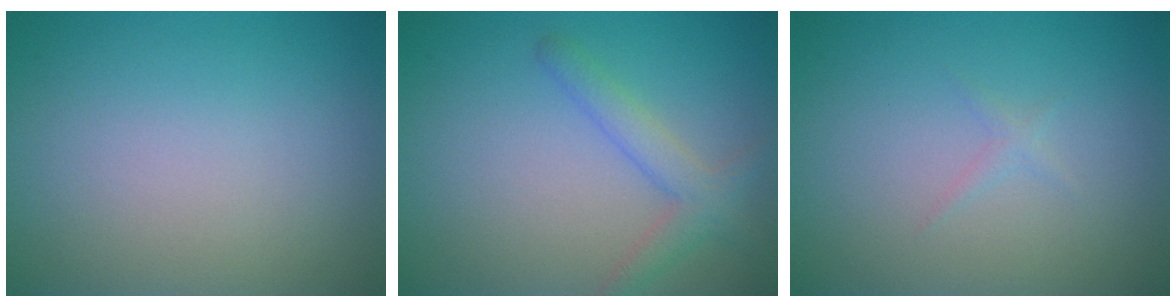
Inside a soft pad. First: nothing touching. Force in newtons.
{"total": 2.7, "press": 2.7, "slide": 0.2}
{"total": 0.6, "press": 0.6, "slide": 0.1}